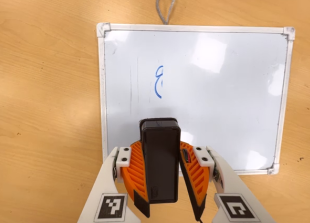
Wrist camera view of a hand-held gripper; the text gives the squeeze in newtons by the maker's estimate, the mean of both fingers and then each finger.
{"total": 8.8, "left": 9.1, "right": 8.5}